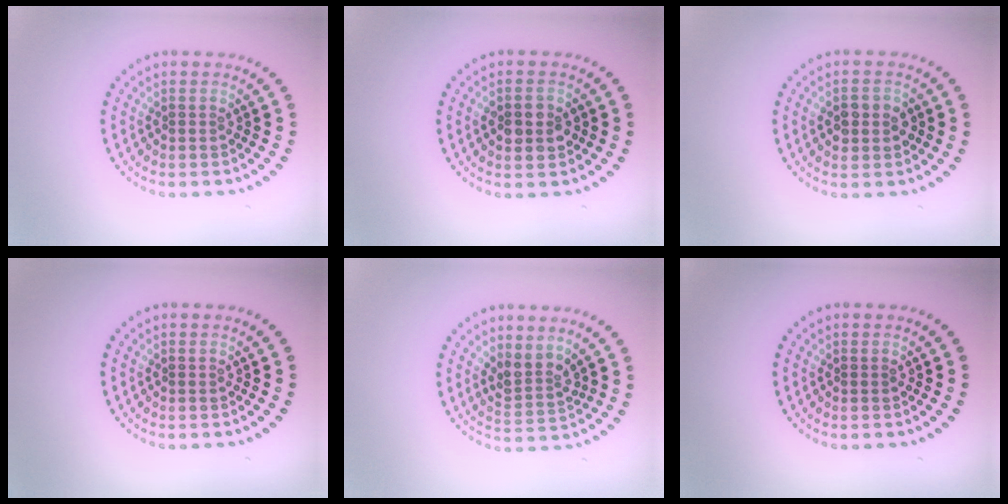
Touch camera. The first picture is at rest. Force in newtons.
{"total": 2.8, "press": 2.8, "slide": 0.2}
{"total": 2.5, "press": 2.5, "slide": 0.3}
{"total": 0.0}
{"total": 2.5, "press": 1.9, "slide": 1.7}
{"total": 0.0}